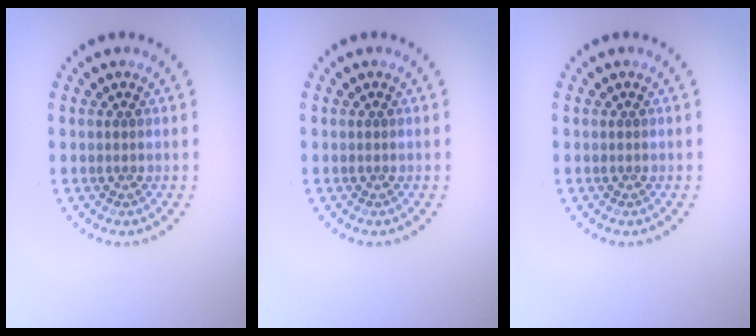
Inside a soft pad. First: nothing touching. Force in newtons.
{"total": 0.0}
{"total": 0.0}